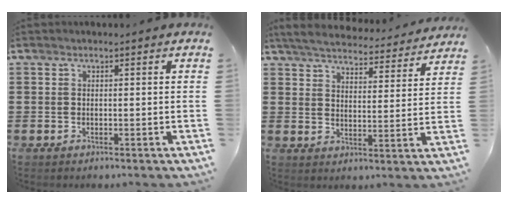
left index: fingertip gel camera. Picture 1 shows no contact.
{"total": 5.2, "force": [5.1, 0.1, 1.0], "torque": [-0.045, -0.033, 0.086]}